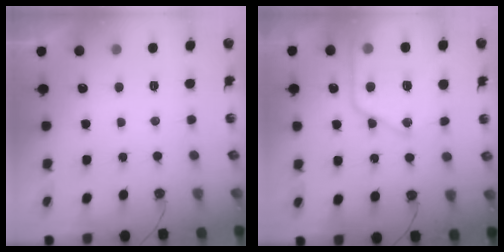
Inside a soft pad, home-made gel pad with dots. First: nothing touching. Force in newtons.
{"total": 17.2, "press": 17.1, "slide": 1.6}